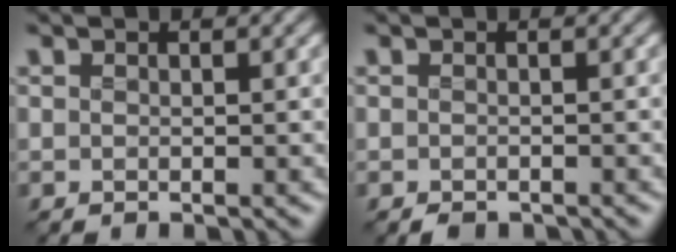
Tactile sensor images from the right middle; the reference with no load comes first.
{"total": 0.7, "force": [-0.7, 0.1, 0.0], "torque": [-0.003, -0.001, -0.009]}